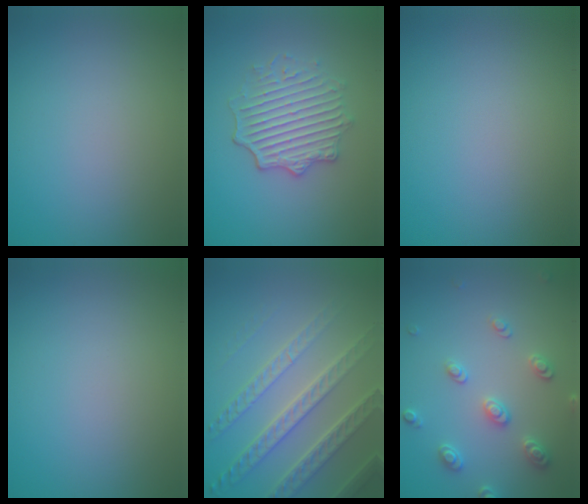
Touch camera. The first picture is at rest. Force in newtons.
{"total": 4.7, "press": 4.0, "slide": 2.5}
{"total": 0.0}
{"total": 0.0}
{"total": 7.2, "press": 5.1, "slide": 5.1}
{"total": 3.0, "press": 2.9, "slide": 0.6}